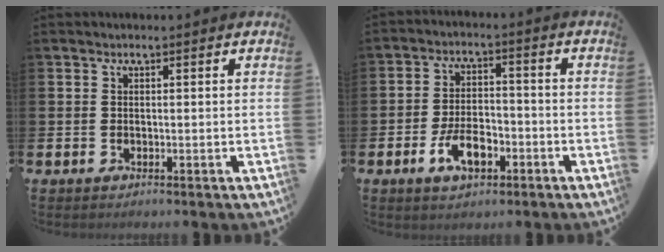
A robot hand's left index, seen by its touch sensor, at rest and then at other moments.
{"total": 5.9, "force": [-2.6, 3.1, 4.2], "torque": [-0.063, 0.006, -0.051]}